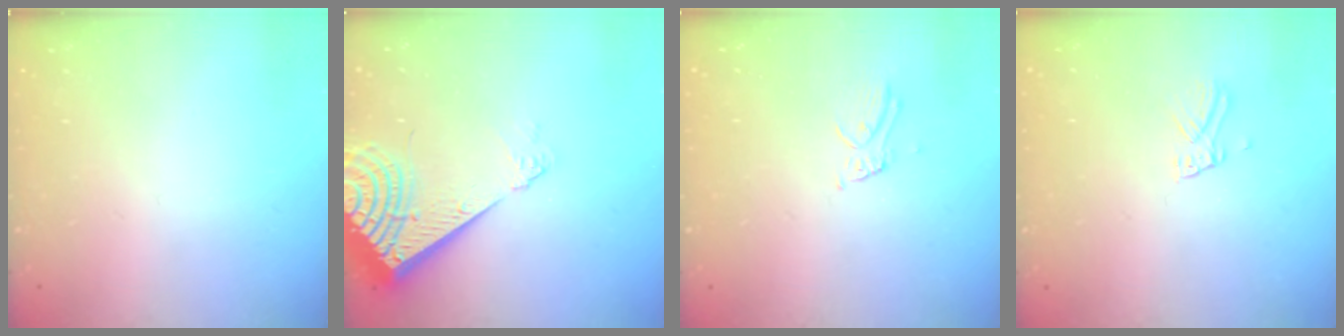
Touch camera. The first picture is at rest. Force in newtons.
{"total": 12.9, "press": 12.8, "slide": 1.7}
{"total": 3.9, "press": 3.9, "slide": 0.4}
{"total": 4.8, "press": 4.7, "slide": 0.4}